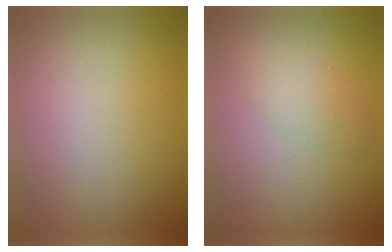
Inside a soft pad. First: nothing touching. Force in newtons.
{"total": 2.4, "press": 2.4, "slide": 0.1}